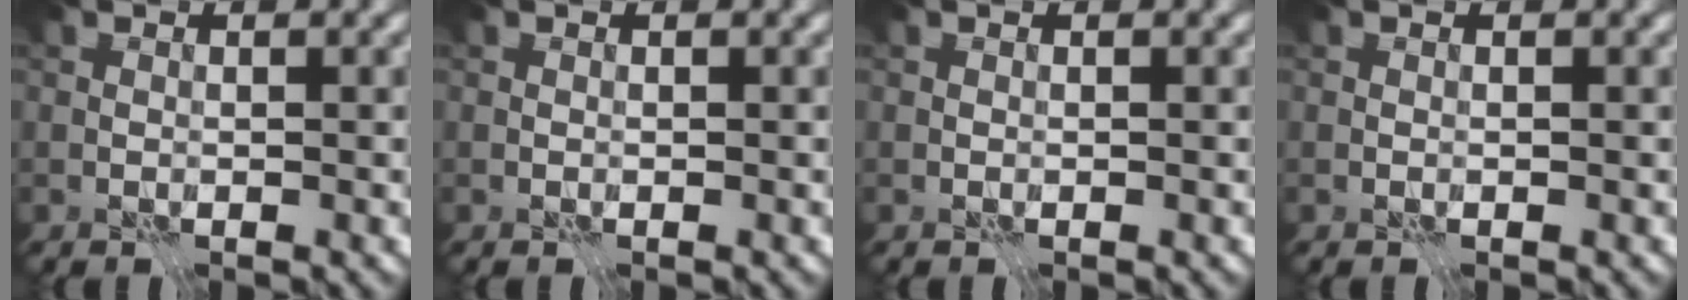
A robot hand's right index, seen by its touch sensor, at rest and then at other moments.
{"total": 0.0}
{"total": 0.0}
{"total": 0.0}